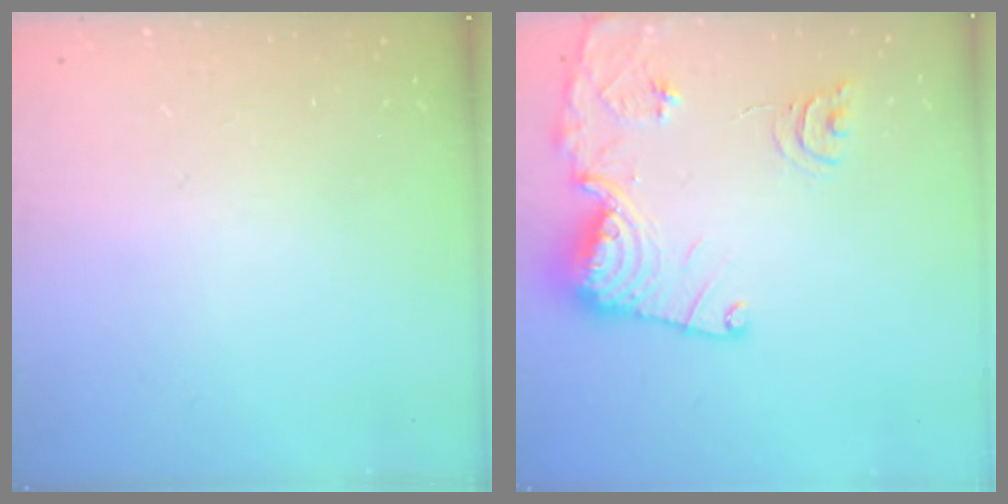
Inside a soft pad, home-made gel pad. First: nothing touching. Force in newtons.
{"total": 18.1, "press": 18.0, "slide": 2.0}